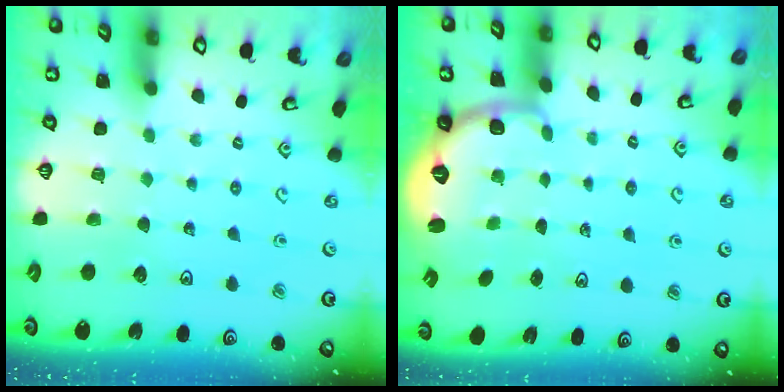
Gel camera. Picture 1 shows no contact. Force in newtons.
{"total": 2.6, "press": 1.6, "slide": 2.1}